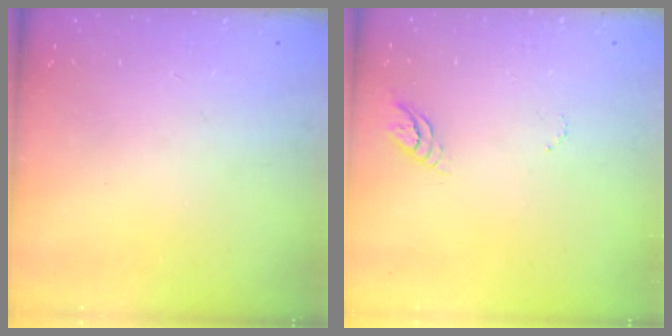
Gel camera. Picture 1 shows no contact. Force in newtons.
{"total": 3.5, "press": 3.4, "slide": 0.3}